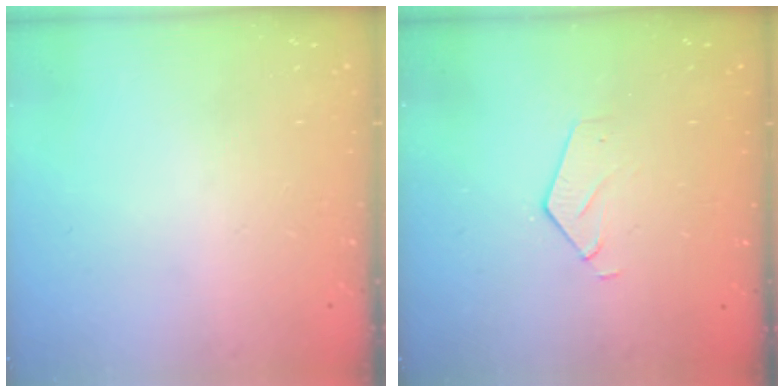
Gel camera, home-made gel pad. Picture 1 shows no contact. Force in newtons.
{"total": 2.6, "press": 2.6, "slide": 0.2}